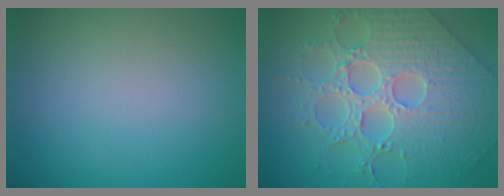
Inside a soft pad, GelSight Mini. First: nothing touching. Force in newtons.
{"total": 6.7, "press": 6.0, "slide": 2.9}